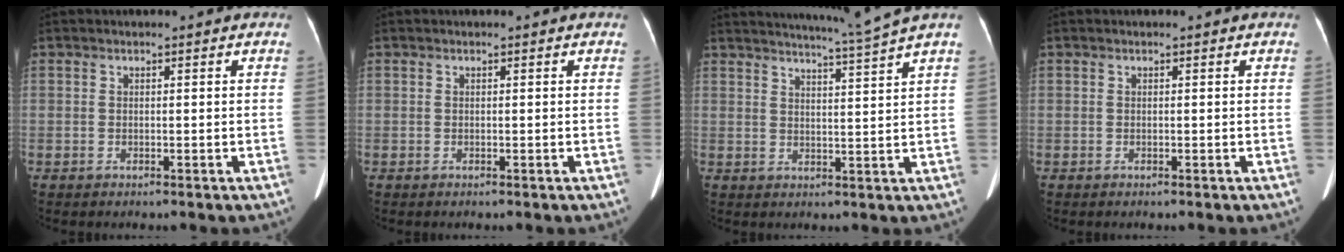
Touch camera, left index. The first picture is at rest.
{"total": 0.0}
{"total": 7.8, "force": [6.8, -2.8, 2.6], "torque": [-0.044, -0.027, 0.102]}
{"total": 0.0}